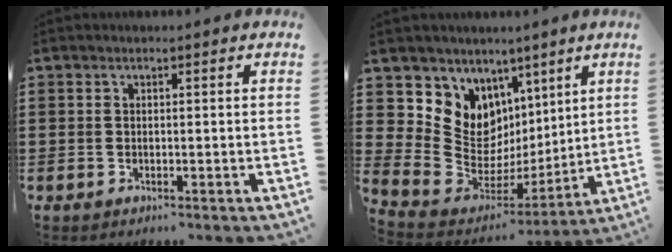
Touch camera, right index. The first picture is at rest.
{"total": 9.4, "force": [4.1, 8.4, 1.6], "torque": [-0.077, -0.052, 0.087]}